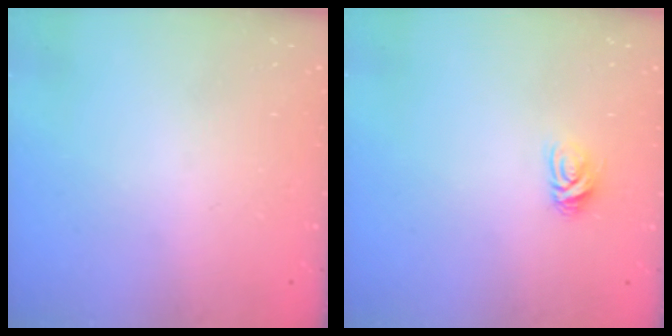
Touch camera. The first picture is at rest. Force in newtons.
{"total": 5.0, "press": 4.9, "slide": 0.8}